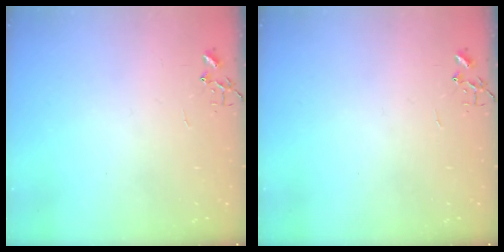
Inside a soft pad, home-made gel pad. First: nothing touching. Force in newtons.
{"total": 0.0}